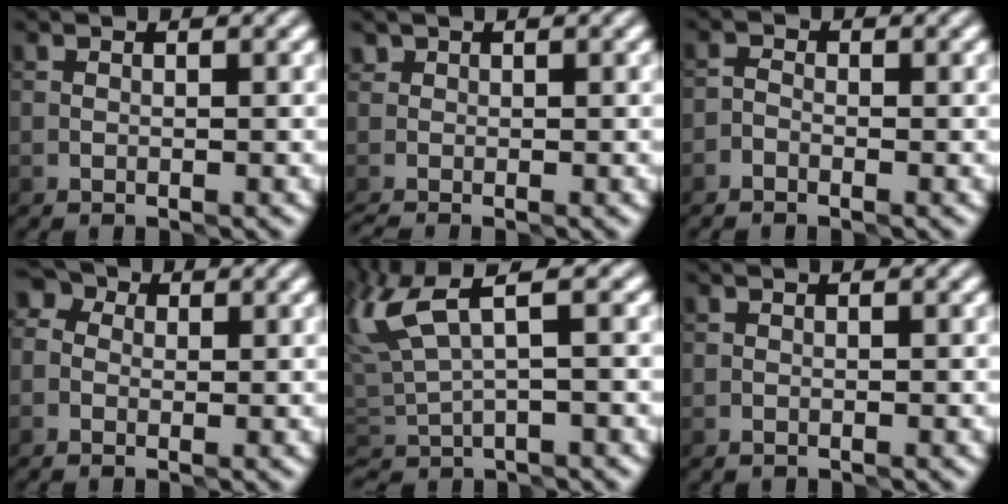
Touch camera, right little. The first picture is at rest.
{"total": 0.9, "force": [-0.8, 0.4, -0.1], "torque": [0.005, 0.001, -0.019]}
{"total": 0.8, "force": [-0.6, 0.5, 0.3], "torque": [-0.002, 0.006, -0.015]}
{"total": 3.3, "force": [0.8, 2.8, 1.6], "torque": [-0.009, 0.021, -0.019]}
{"total": 5.3, "force": [2.5, 1.5, 4.4], "torque": [-0.111, 0.007, 0.053]}
{"total": 0.0}